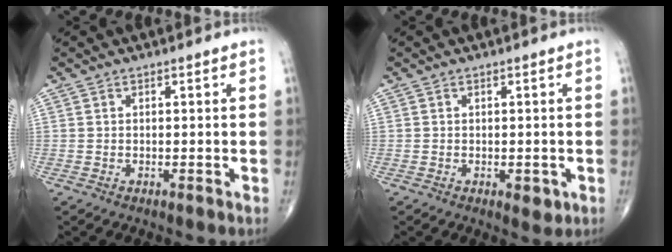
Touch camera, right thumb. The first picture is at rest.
{"total": 2.3, "force": [-0.6, 1.3, 1.8], "torque": [-0.014, -0.002, -0.005]}